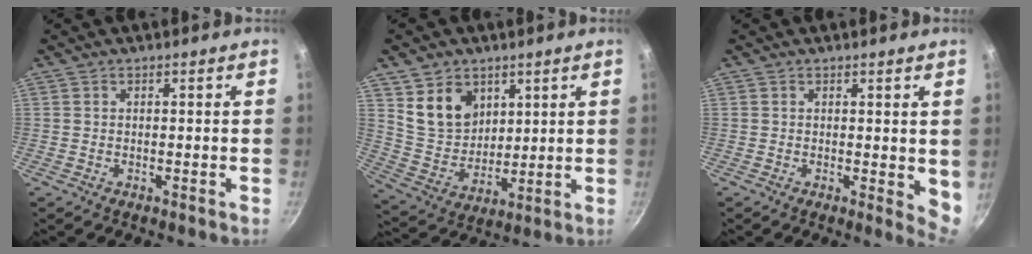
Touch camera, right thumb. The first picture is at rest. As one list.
[{"total": 11.2, "force": [5.0, 8.6, 5.3], "torque": [-0.061, -0.027, 0.110]}, {"total": 4.2, "force": [0.9, 1.8, 3.7], "torque": [-0.039, -0.008, 0.011]}]